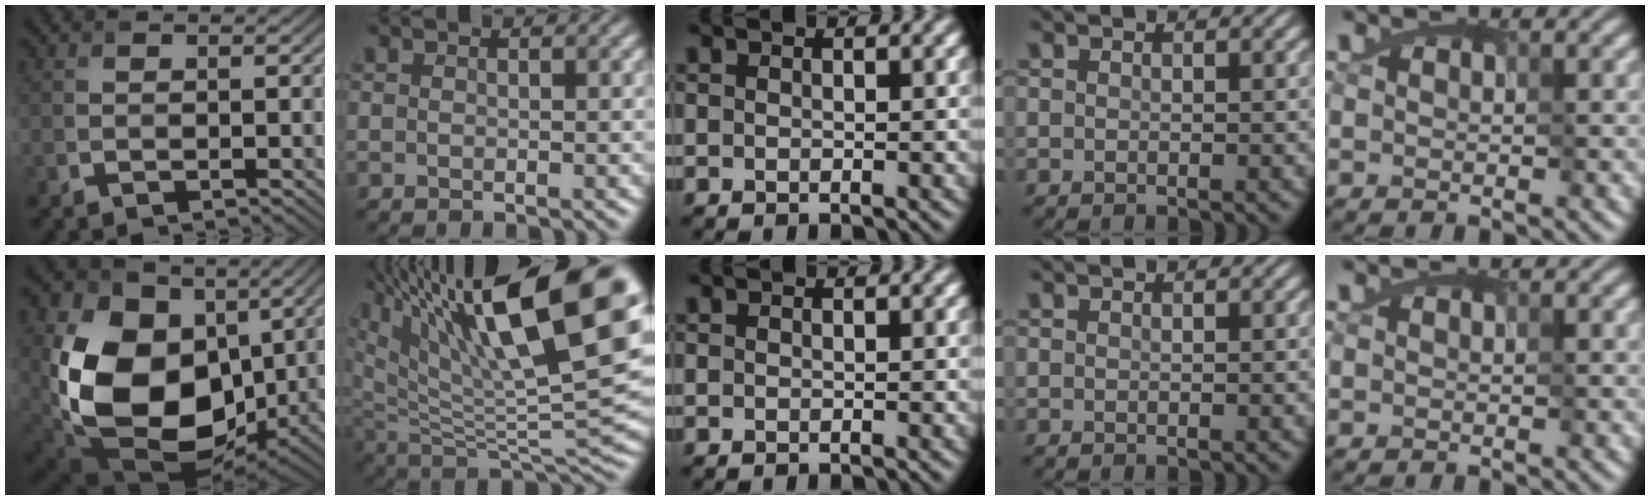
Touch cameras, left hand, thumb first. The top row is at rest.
{"thumb": {"total": 18.7, "force": [0.2, 13.5, 12.9], "torque": [-0.286, -0.032, 0.006]}, "index": {"total": 18.6, "force": [9.9, 6.0, 14.7], "torque": [-0.249, 0.031, 0.174]}}